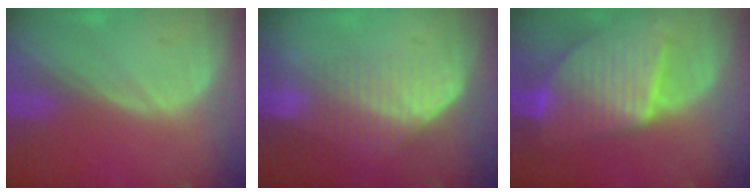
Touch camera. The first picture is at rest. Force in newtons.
{"total": 7.2, "press": 6.1, "slide": 3.8}
{"total": 10.1, "press": 10.1, "slide": 0.7}